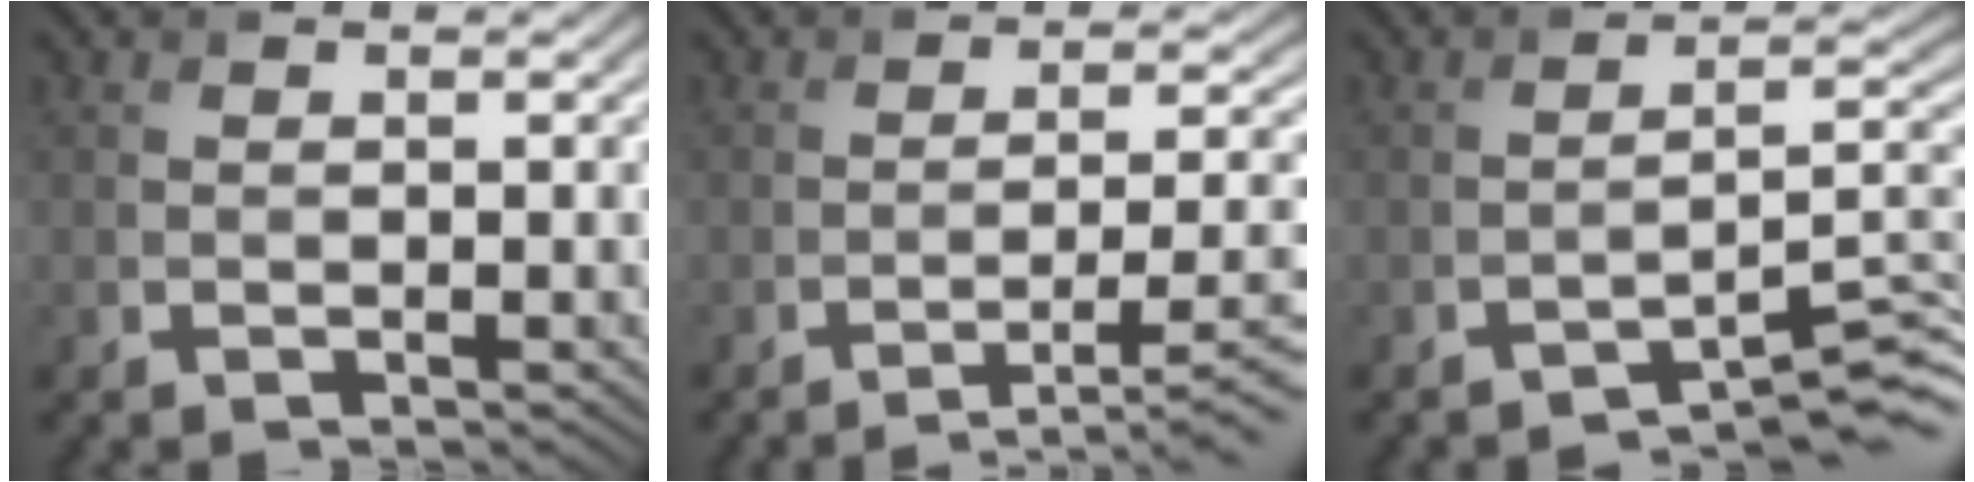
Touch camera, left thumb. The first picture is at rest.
{"total": 6.7, "force": [-4.1, 1.4, 5.1], "torque": [-0.079, -0.001, -0.058]}
{"total": 6.0, "force": [-4.7, 1.0, 3.6], "torque": [-0.052, 0.007, -0.078]}